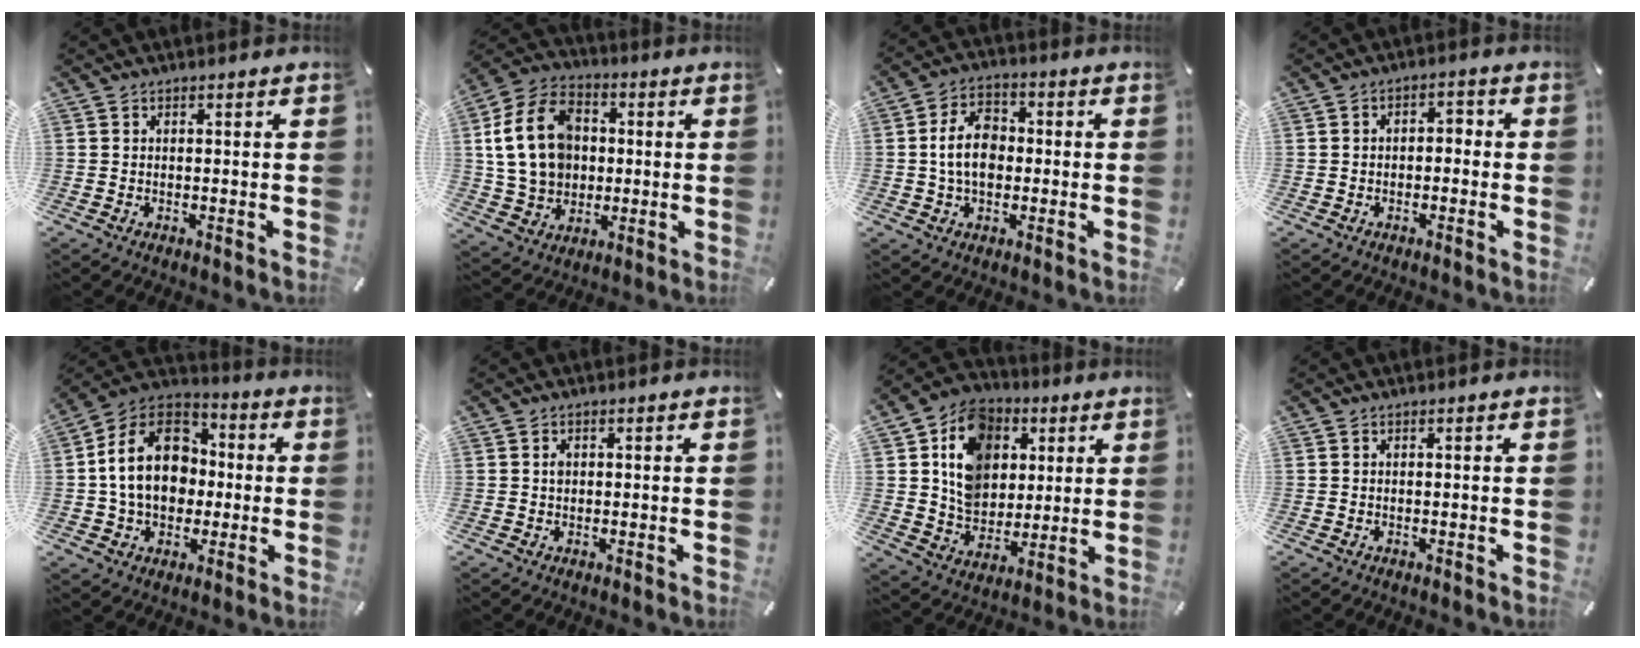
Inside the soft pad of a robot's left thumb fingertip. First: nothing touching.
{"total": 16.5, "force": [1.2, 13.3, 9.5], "torque": [-0.205, 0.016, 0.026]}
{"total": 9.4, "force": [-0.2, 6.6, 6.7], "torque": [-0.128, 0.007, -0.007]}
{"total": 2.8, "force": [-1.7, 1.6, 1.4], "torque": [-0.026, 0.015, -0.036]}
{"total": 17.5, "force": [-0.5, 14.0, 10.4], "torque": [-0.216, 0.022, -0.009]}
{"total": 0.9, "force": [0.2, 0.8, 0.5], "torque": [-0.003, -0.002, 0.001]}
{"total": 14.2, "force": [3.8, 12.0, 6.6], "torque": [-0.126, -0.008, 0.076]}
{"total": 0.0}